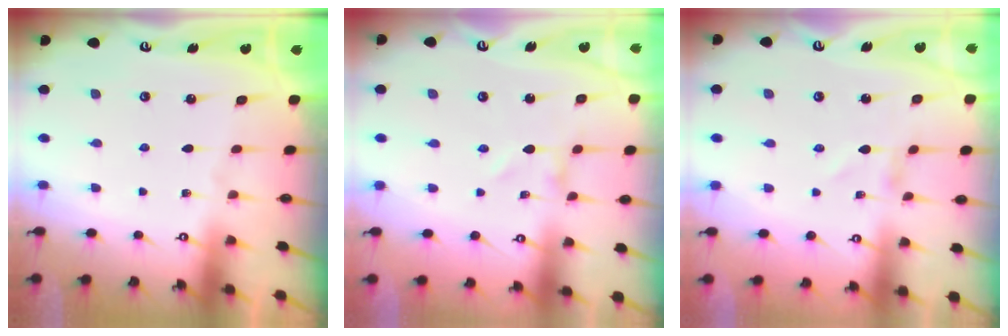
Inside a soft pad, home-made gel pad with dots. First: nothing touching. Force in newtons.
{"total": 0.0}
{"total": 0.9, "press": 0.9, "slide": 0.1}